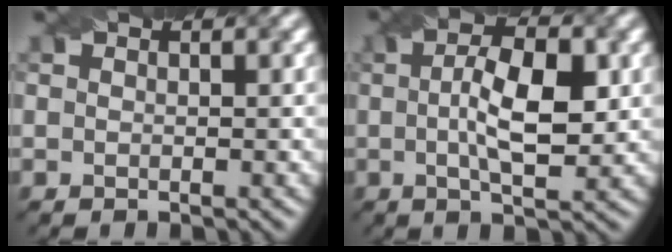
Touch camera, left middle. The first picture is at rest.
{"total": 6.5, "force": [0.5, 2.1, 6.1], "torque": [-0.100, 0.005, 0.006]}